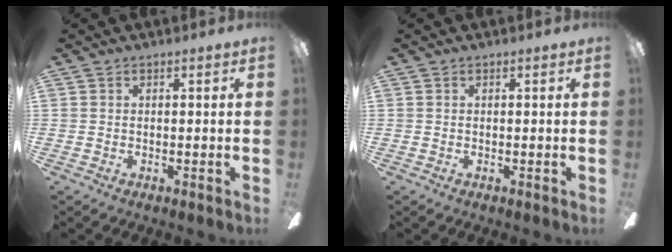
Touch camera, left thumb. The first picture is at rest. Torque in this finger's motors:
{"motor_torque": [0.00, 0.00, 0.00, 0.00, 0.00]}